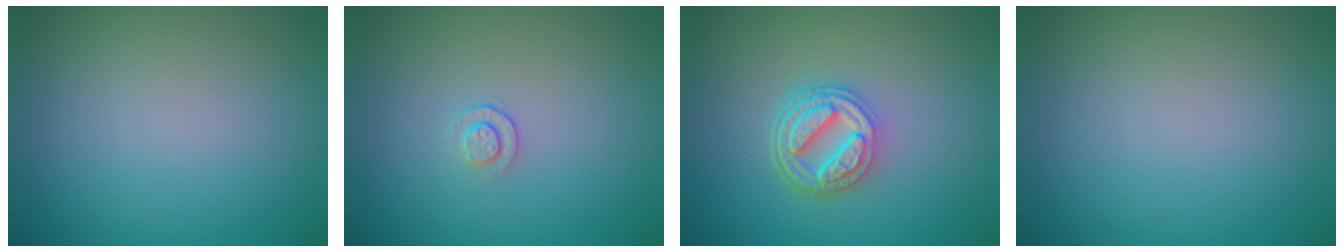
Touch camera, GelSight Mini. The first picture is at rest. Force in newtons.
{"total": 0.9, "press": 0.6, "slide": 0.7}
{"total": 4.7, "press": 3.6, "slide": 3.1}
{"total": 0.0}